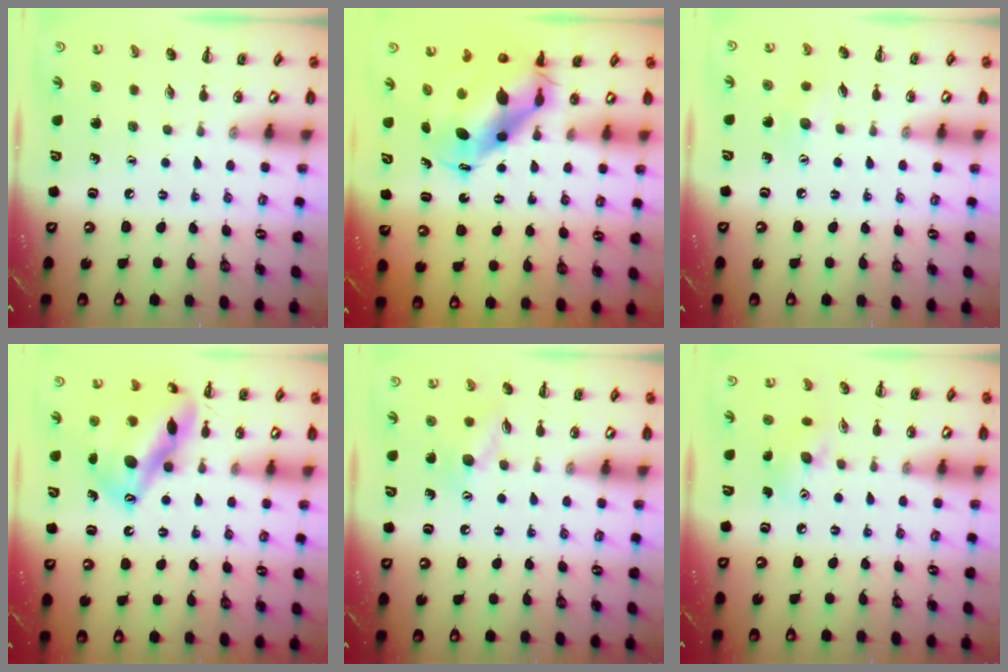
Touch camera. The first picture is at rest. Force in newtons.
{"total": 10.3, "press": 10.1, "slide": 2.1}
{"total": 6.0, "press": 5.8, "slide": 1.4}
{"total": 17.9, "press": 17.7, "slide": 2.8}
{"total": 9.1, "press": 9.1, "slide": 0.6}
{"total": 7.8, "press": 7.8, "slide": 0.6}